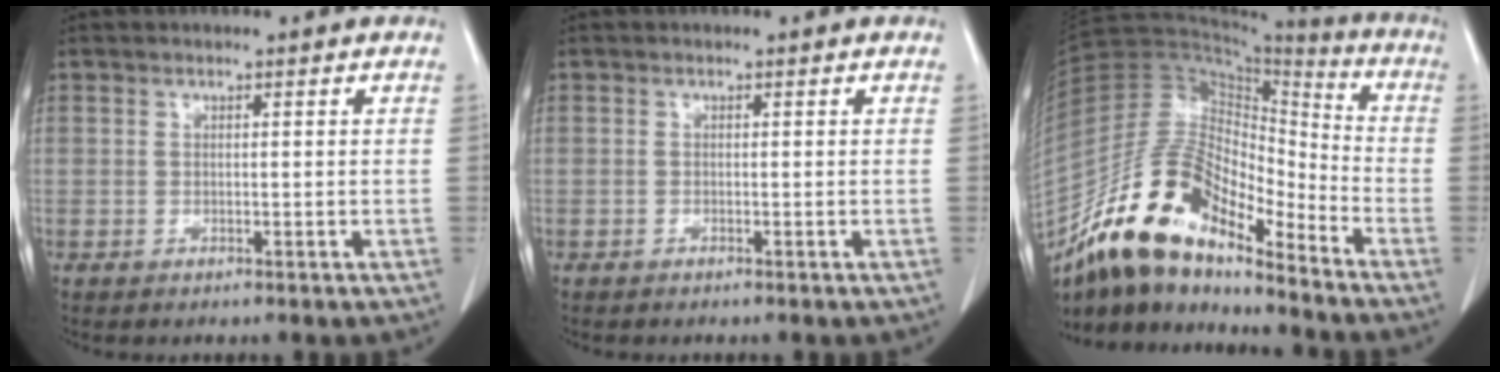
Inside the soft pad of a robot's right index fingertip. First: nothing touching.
{"total": 0.0}
{"total": 18.0, "force": [-13.7, 6.1, 9.9], "torque": [-0.175, 0.040, -0.247]}